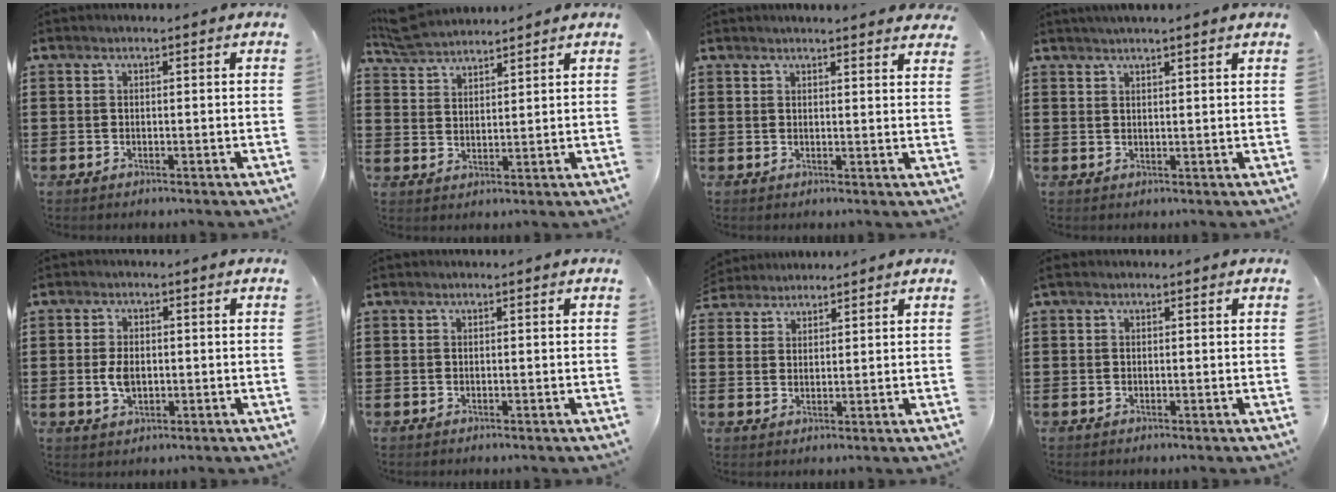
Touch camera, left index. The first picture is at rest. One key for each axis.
{"total": 4.7, "fx": 4.6, "fy": 0.5, "fz": 0.8, "tx": -0.031, "ty": -0.011, "tz": 0.087}
{"total": 2.0, "fx": 2.0, "fy": -0.1, "fz": 0.3, "tx": -0.010, "ty": -0.001, "tz": 0.037}
{"total": 1.9, "fx": 1.7, "fy": -0.3, "fz": 0.7, "tx": -0.015, "ty": 0.001, "tz": 0.033}
{"total": 3.7, "fx": -0.1, "fy": 2.2, "fz": 3.0, "tx": -0.074, "ty": 0.000, "tz": -0.006}
{"total": 0.0}
{"total": 2.6, "fx": 2.5, "fy": 0.6, "fz": -0.5, "tx": -0.001, "ty": -0.003, "tz": 0.048}
{"total": 0.0}